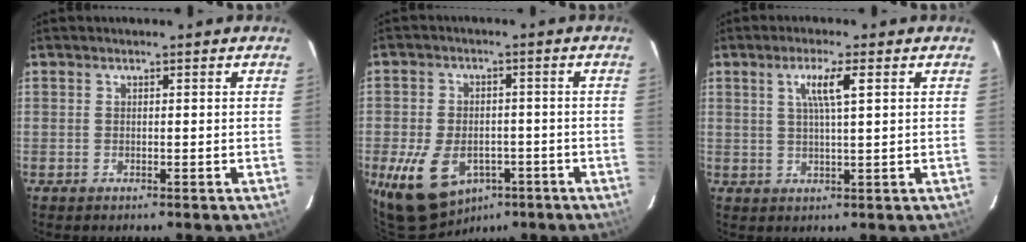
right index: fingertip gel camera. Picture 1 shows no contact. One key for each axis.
{"total": 13.0, "fx": -6.3, "fy": 8.4, "fz": 7.6, "tx": -0.172, "ty": -0.017, "tz": -0.092}
{"total": 4.8, "fx": 1.7, "fy": 0.1, "fz": 4.4, "tx": -0.083, "ty": 0.002, "tz": 0.031}